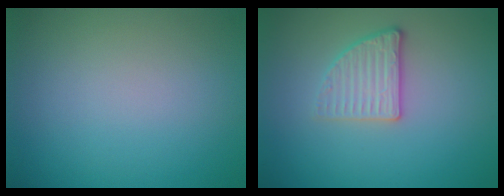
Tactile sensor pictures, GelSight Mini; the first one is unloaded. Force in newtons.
{"total": 2.6, "press": 2.4, "slide": 1.0}